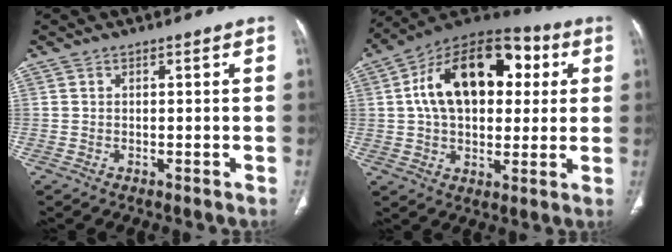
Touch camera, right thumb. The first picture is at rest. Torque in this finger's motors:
{"motor_torque": [1.64, 3.36, 1.08, -0.85, 0.28]}